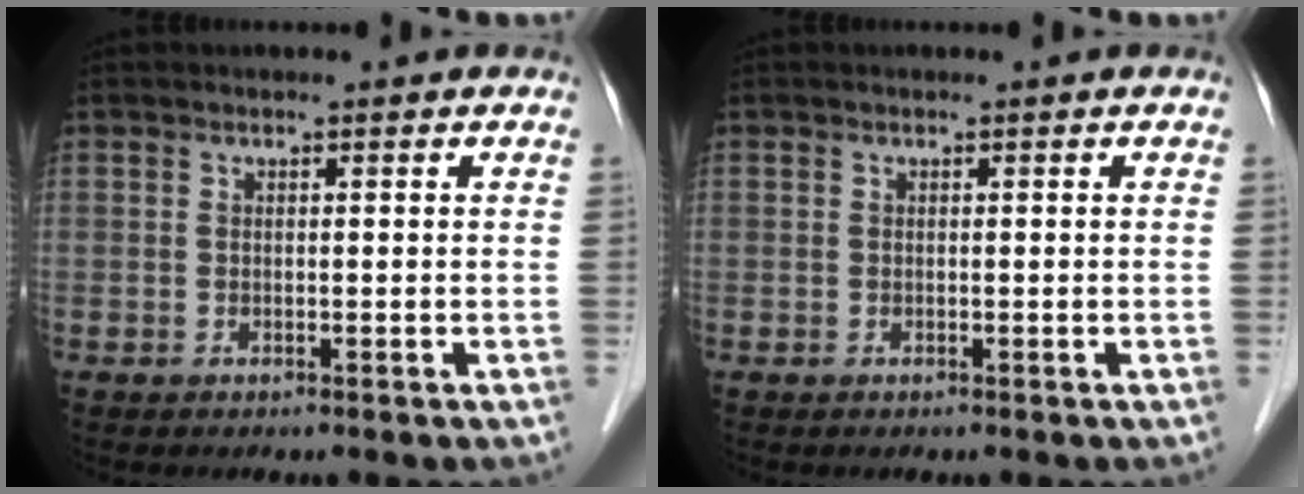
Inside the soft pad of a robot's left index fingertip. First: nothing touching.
{"total": 0.0}